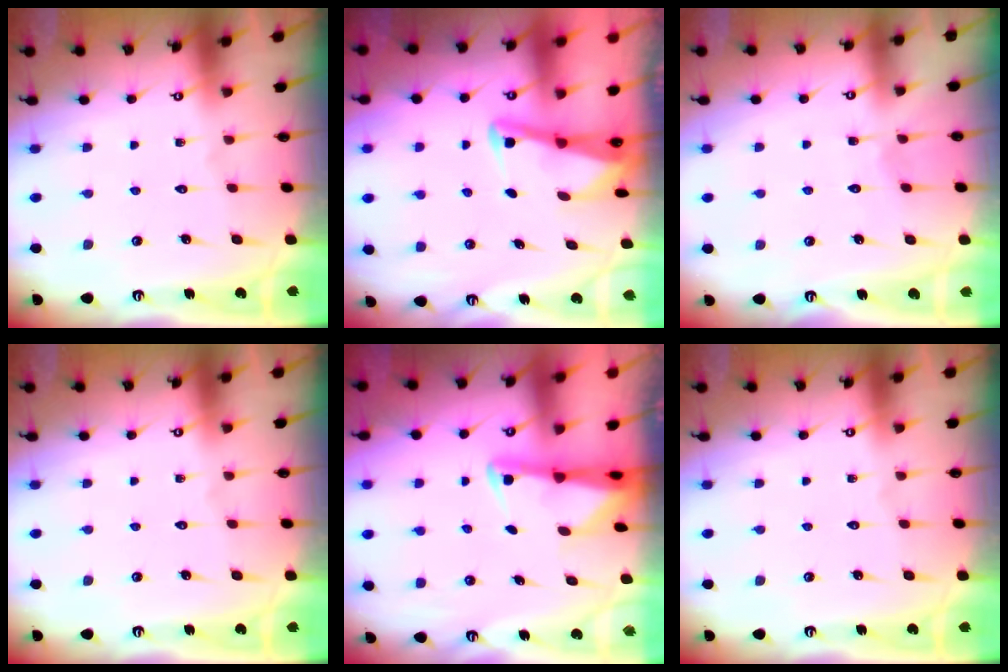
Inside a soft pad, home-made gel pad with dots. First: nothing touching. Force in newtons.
{"total": 3.0, "press": 3.0, "slide": 0.4}
{"total": 2.6, "press": 2.5, "slide": 0.3}
{"total": 0.0}
{"total": 2.4, "press": 2.3, "slide": 0.5}
{"total": 0.0}